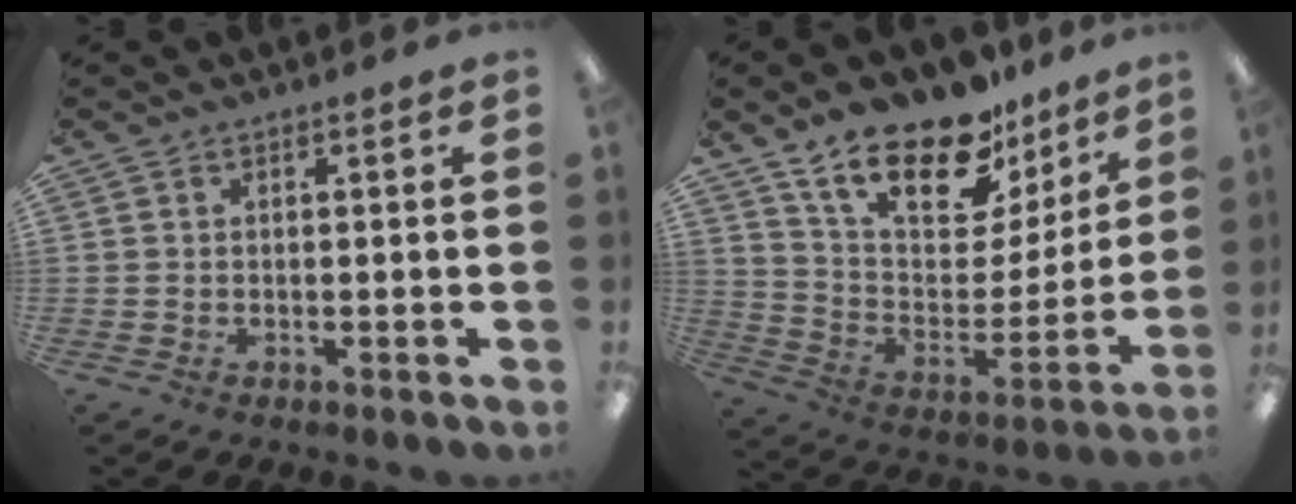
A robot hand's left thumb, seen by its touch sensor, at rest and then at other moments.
{"total": 20.8, "force": [15.7, 8.9, 10.2], "torque": [-0.174, -0.108, 0.279]}